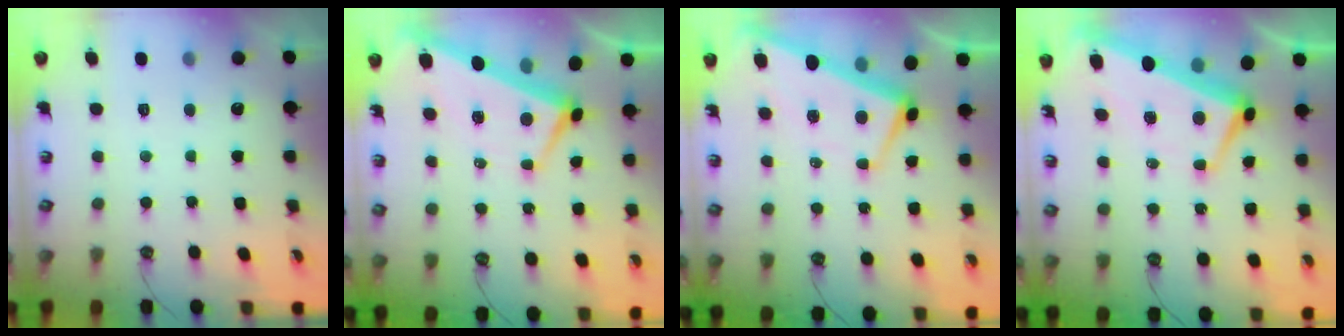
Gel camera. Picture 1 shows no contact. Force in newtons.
{"total": 0.9, "press": 0.4, "slide": 0.8}
{"total": 1.5, "press": 1.3, "slide": 0.7}
{"total": 1.7, "press": 1.0, "slide": 1.3}